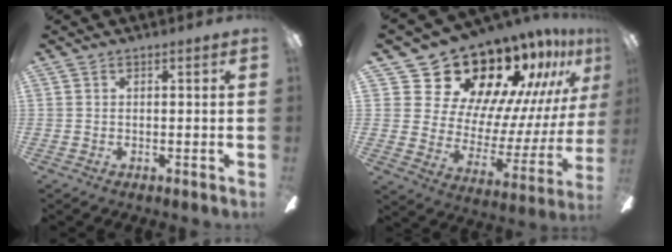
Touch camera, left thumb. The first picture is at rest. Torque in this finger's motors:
{"motor_torque": [2.14, 2.87, 1.32, -1.44, 0.09]}